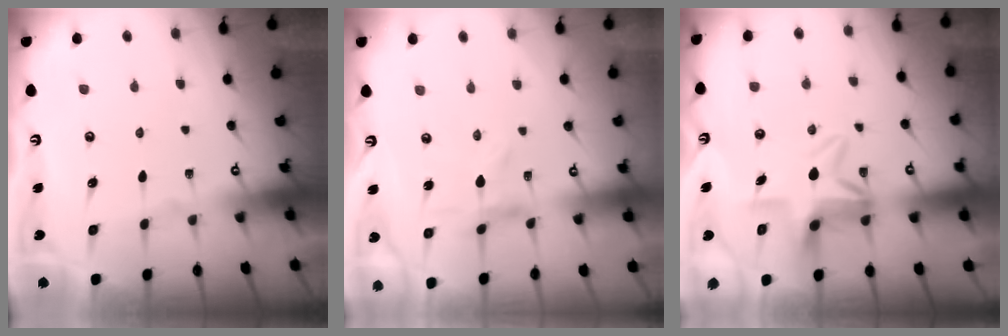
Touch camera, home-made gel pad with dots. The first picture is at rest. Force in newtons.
{"total": 0.0}
{"total": 6.2, "press": 5.8, "slide": 2.2}